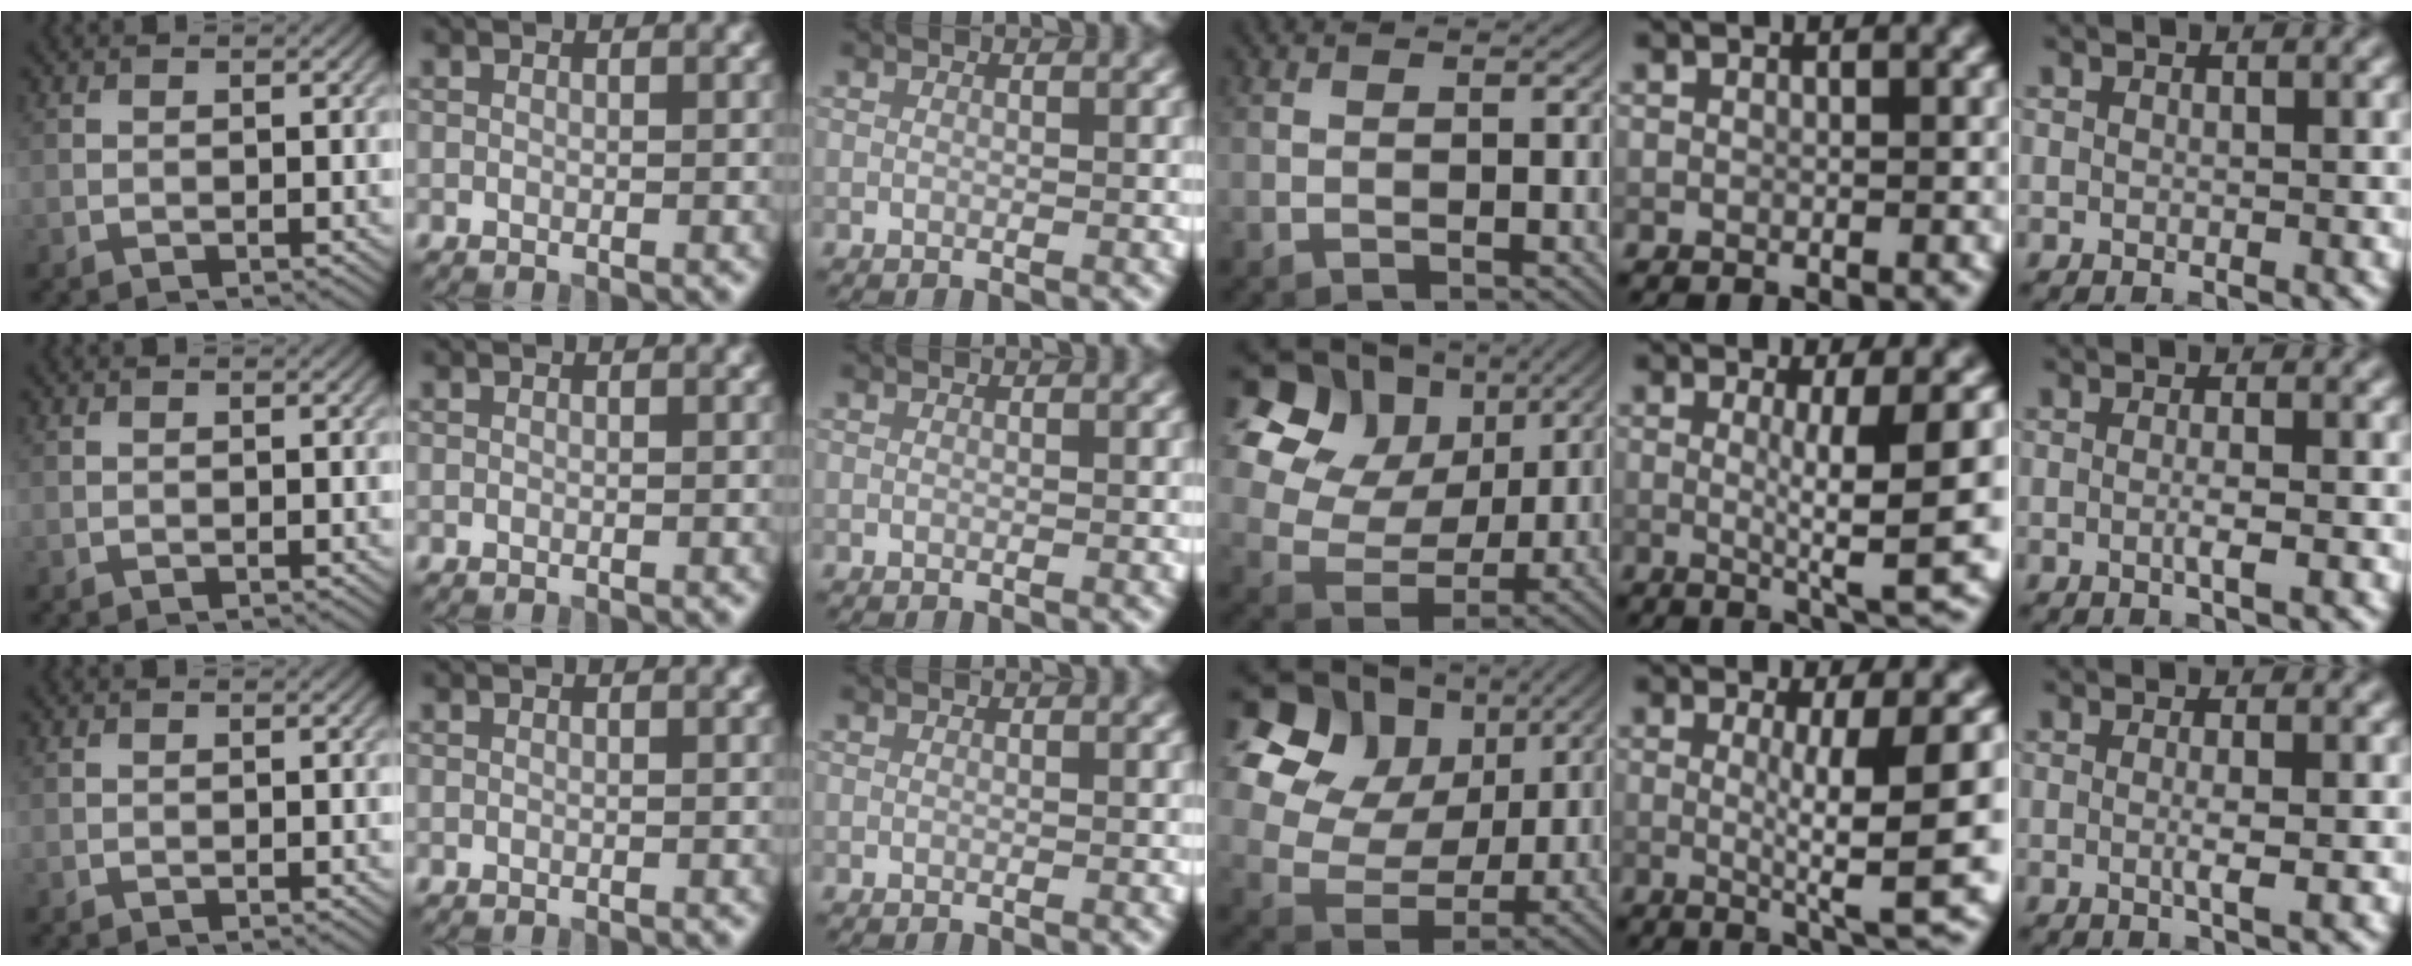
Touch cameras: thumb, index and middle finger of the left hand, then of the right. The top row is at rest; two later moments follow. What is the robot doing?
{"motion": "lift_and_place", "object": "calculator"}